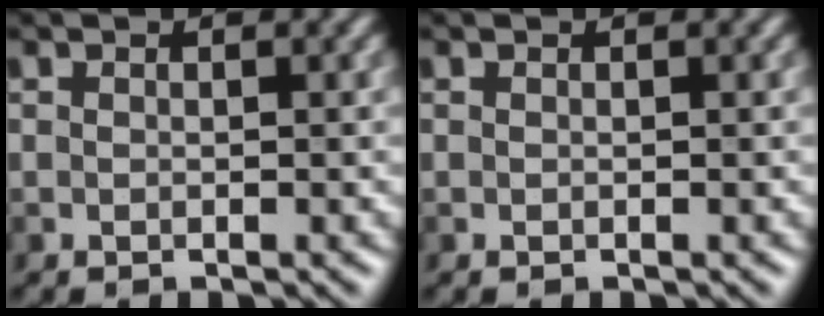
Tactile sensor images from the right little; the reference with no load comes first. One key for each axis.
{"total": 0.0}